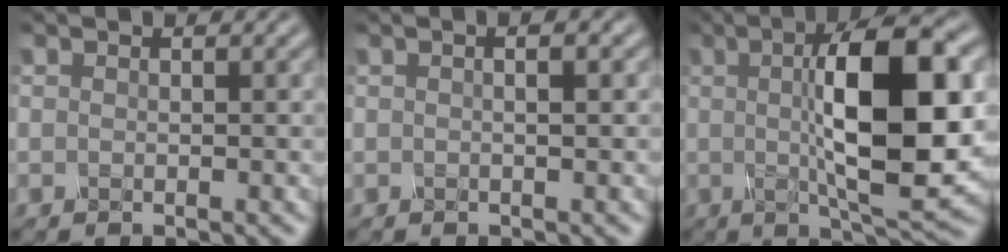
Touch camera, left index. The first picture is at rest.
{"total": 1.9, "force": [0.6, 0.6, 1.7], "torque": [-0.014, -0.001, -0.003]}
{"total": 12.2, "force": [1.1, 3.4, 11.7], "torque": [-0.172, 0.005, 0.018]}